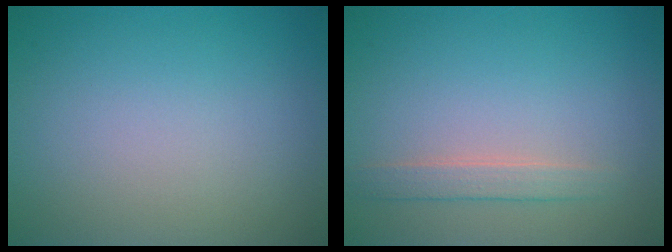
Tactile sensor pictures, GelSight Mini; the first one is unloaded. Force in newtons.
{"total": 1.7, "press": 1.7, "slide": 0.0}